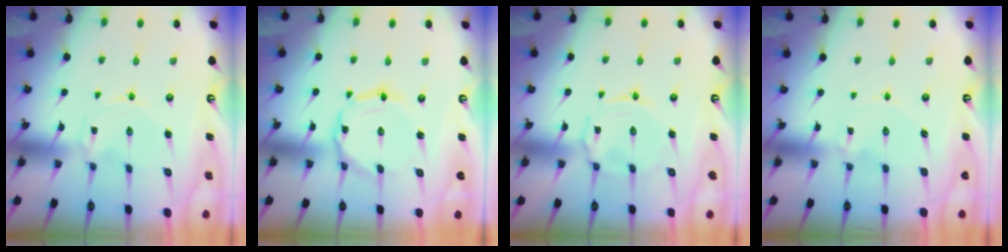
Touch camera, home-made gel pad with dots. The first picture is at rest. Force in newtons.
{"total": 5.0, "press": 5.0, "slide": 0.3}
{"total": 2.8, "press": 2.8, "slide": 0.6}
{"total": 0.0}